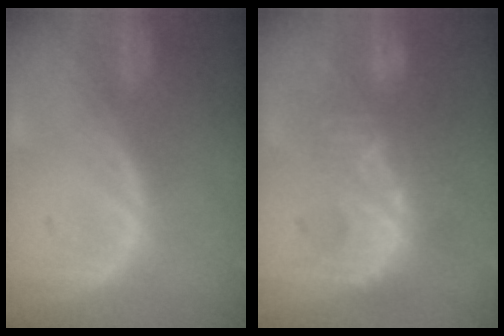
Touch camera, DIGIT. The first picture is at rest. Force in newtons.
{"total": 9.9, "press": 8.6, "slide": 5.0}